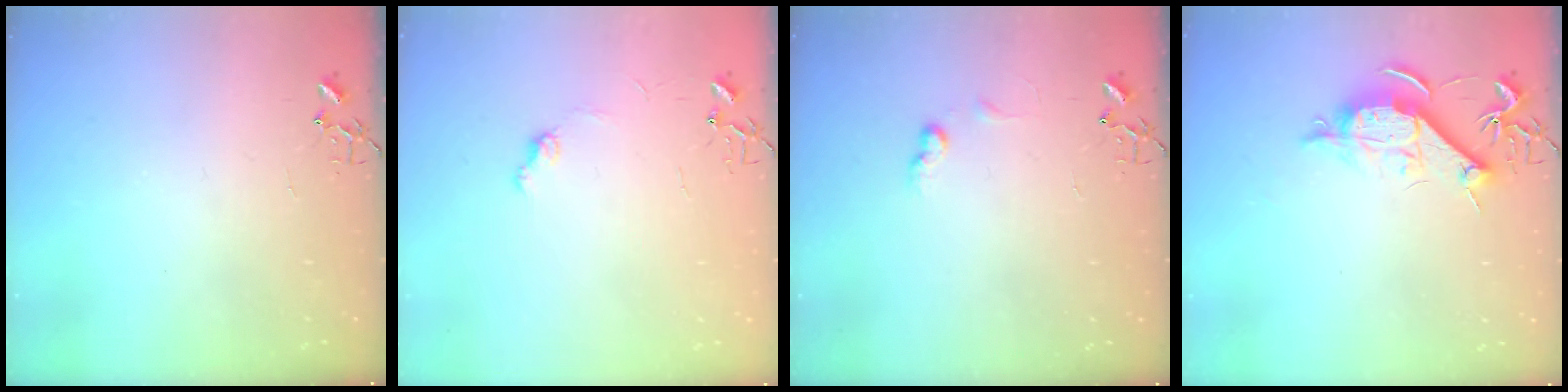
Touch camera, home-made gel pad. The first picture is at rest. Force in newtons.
{"total": 5.8, "press": 5.7, "slide": 0.6}
{"total": 6.0, "press": 6.0, "slide": 0.8}
{"total": 10.6, "press": 10.6, "slide": 0.8}